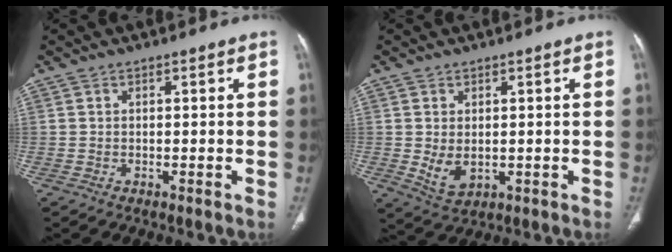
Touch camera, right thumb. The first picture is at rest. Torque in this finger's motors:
{"motor_torque": [-0.27, 0.30, 0.30, 0.30, 0.14]}